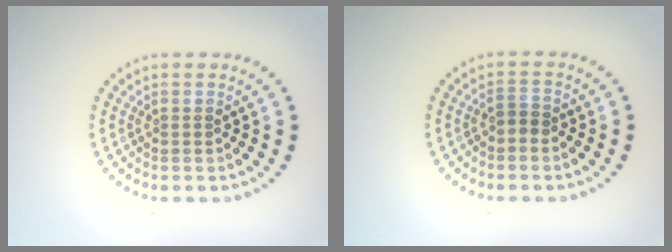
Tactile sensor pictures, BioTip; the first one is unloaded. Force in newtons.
{"total": 1.1, "press": 1.0, "slide": 0.5}